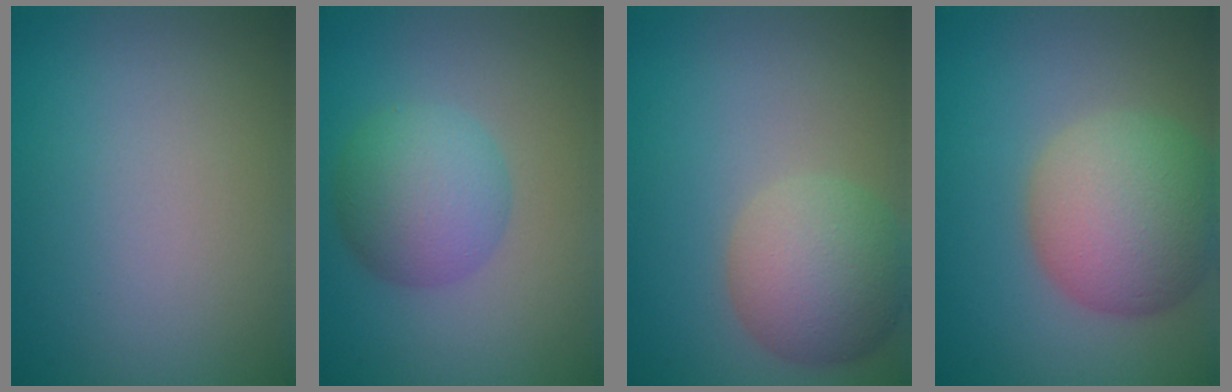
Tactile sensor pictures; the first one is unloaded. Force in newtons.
{"total": 5.0, "press": 5.0, "slide": 0.1}
{"total": 5.9, "press": 5.8, "slide": 0.5}
{"total": 8.0, "press": 8.0, "slide": 0.5}